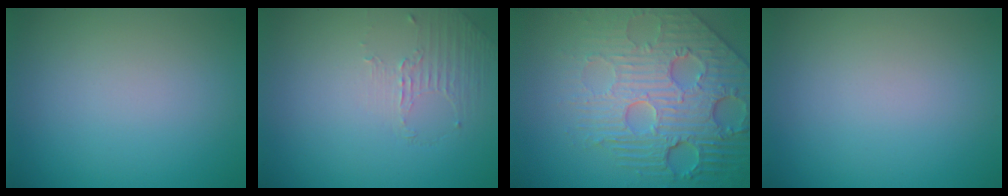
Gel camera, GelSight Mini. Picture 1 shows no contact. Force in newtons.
{"total": 1.2, "press": 0.4, "slide": 1.1}
{"total": 8.6, "press": 5.9, "slide": 6.2}
{"total": 0.0}